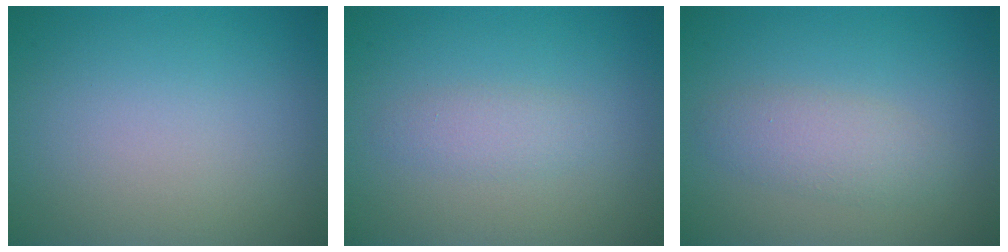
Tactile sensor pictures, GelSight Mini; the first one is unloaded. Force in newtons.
{"total": 1.6, "press": 1.6, "slide": 0.0}
{"total": 2.6, "press": 2.6, "slide": 0.1}